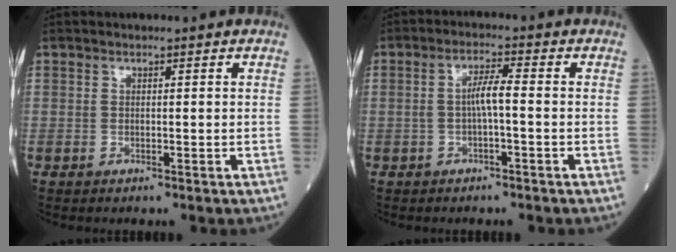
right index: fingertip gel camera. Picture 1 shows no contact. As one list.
[{"total": 3.6, "force": [-0.4, 0.4, 3.6], "torque": [-0.064, 0.010, -0.006]}]